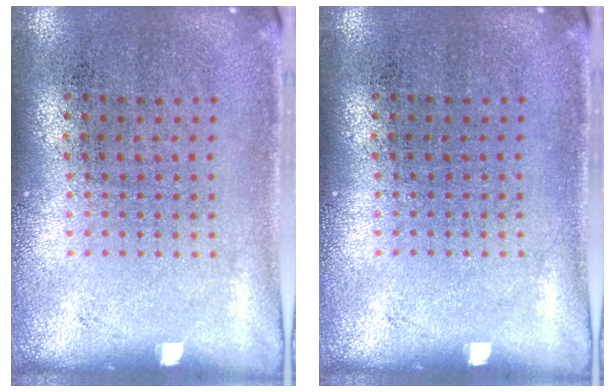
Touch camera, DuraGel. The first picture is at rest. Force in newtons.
{"total": 0.0}